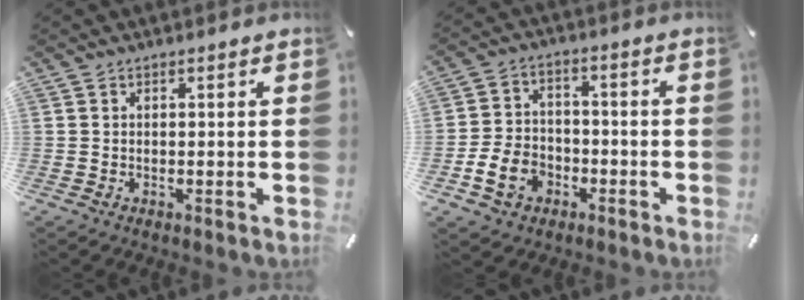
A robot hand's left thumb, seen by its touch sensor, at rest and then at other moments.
{"total": 9.1, "force": [-3.7, 7.2, 4.1], "torque": [-0.100, 0.024, -0.067]}